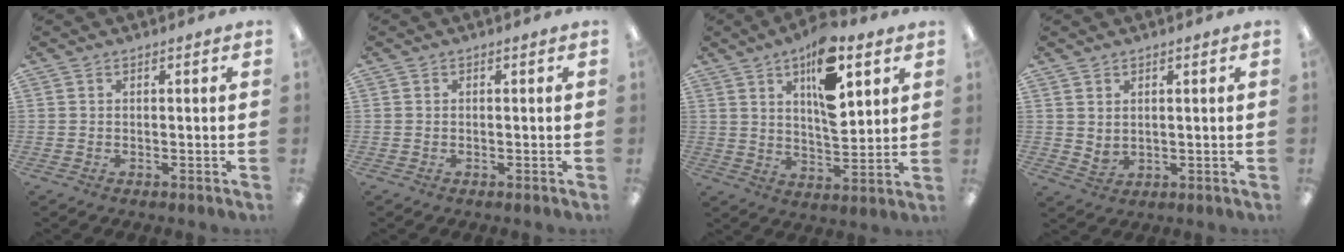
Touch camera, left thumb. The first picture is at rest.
{"total": 0.0}
{"total": 15.6, "force": [8.0, 6.4, 11.7], "torque": [-0.171, -0.033, 0.130]}
{"total": 2.4, "force": [1.9, 1.3, 0.7], "torque": [-0.009, -0.011, 0.033]}